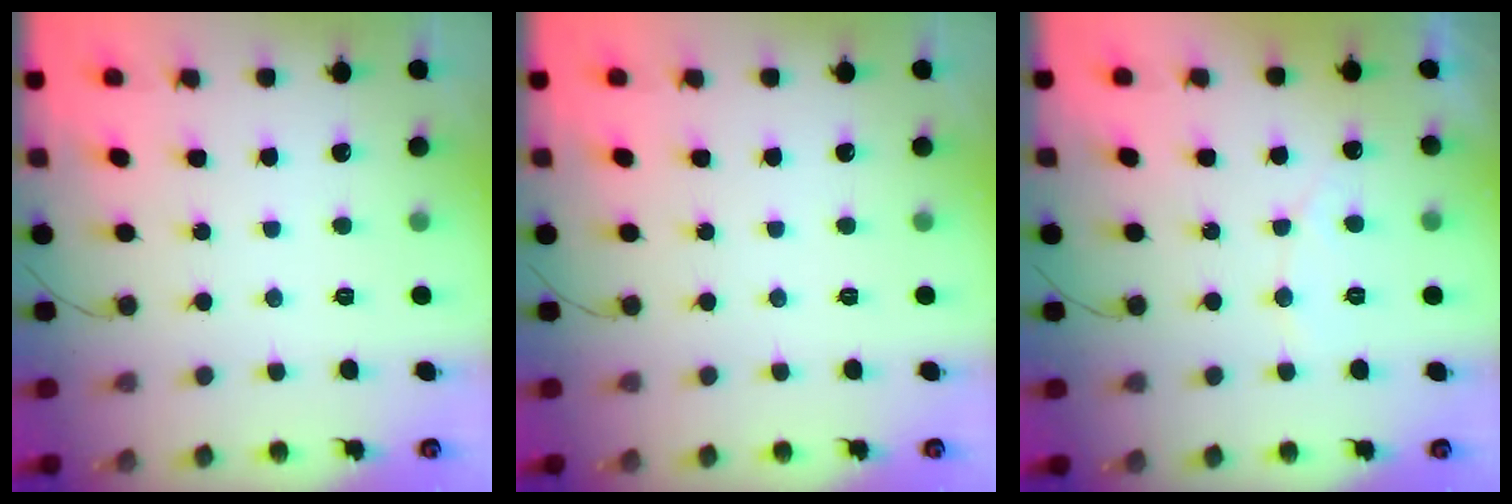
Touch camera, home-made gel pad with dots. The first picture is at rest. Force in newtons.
{"total": 0.0}
{"total": 4.3, "press": 4.3, "slide": 0.3}